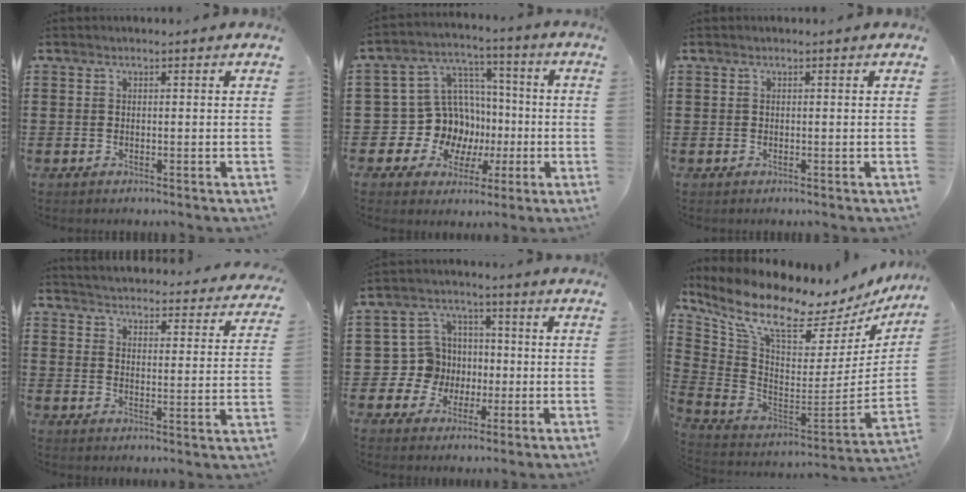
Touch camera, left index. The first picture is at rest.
{"total": 11.6, "force": [-0.9, 11.1, 3.5], "torque": [-0.109, -0.010, -0.006]}
{"total": 0.0}
{"total": 3.7, "force": [3.7, -0.4, -0.1], "torque": [-0.013, -0.039, 0.058]}
{"total": 8.0, "force": [-0.3, 7.9, 1.3], "torque": [-0.073, 0.006, -0.001]}
{"total": 10.5, "force": [8.0, 2.2, 6.4], "torque": [-0.153, -0.070, 0.132]}